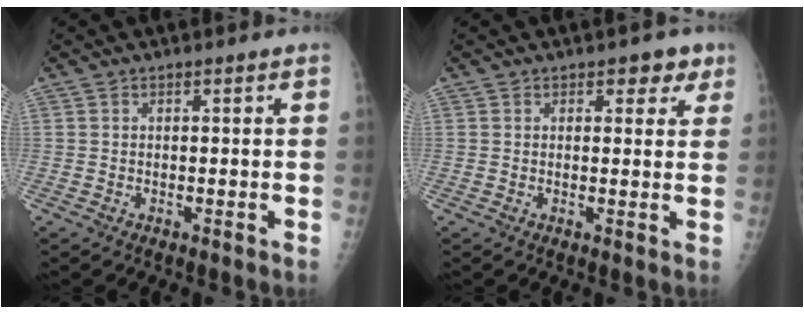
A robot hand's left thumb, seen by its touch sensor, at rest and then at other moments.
{"total": 3.5, "force": [2.0, 2.2, 1.9], "torque": [0.008, -0.005, 0.019]}